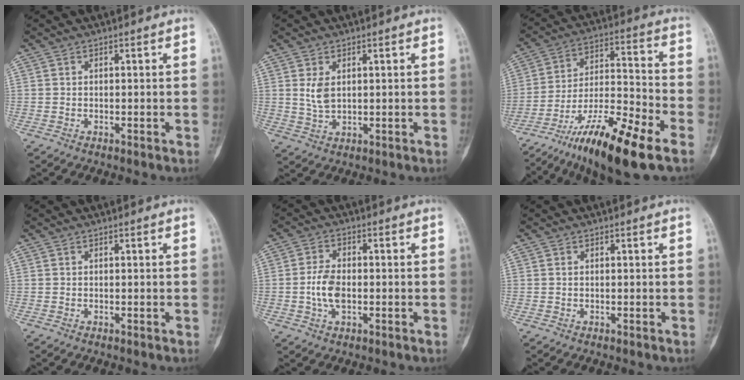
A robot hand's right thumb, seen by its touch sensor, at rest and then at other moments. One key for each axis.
{"total": 3.8, "fx": 1.0, "fy": 2.2, "fz": 2.9, "tx": -0.057, "ty": -0.007, "tz": 0.029}
{"total": 19.2, "fx": -12.2, "fy": 3.1, "fz": 14.5, "tx": -0.273, "ty": 0.053, "tz": -0.211}
{"total": 0.0}
{"total": 6.0, "fx": -0.9, "fy": 3.4, "fz": 4.8, "tx": -0.094, "ty": 0.006, "tz": -0.021}
{"total": 0.0}